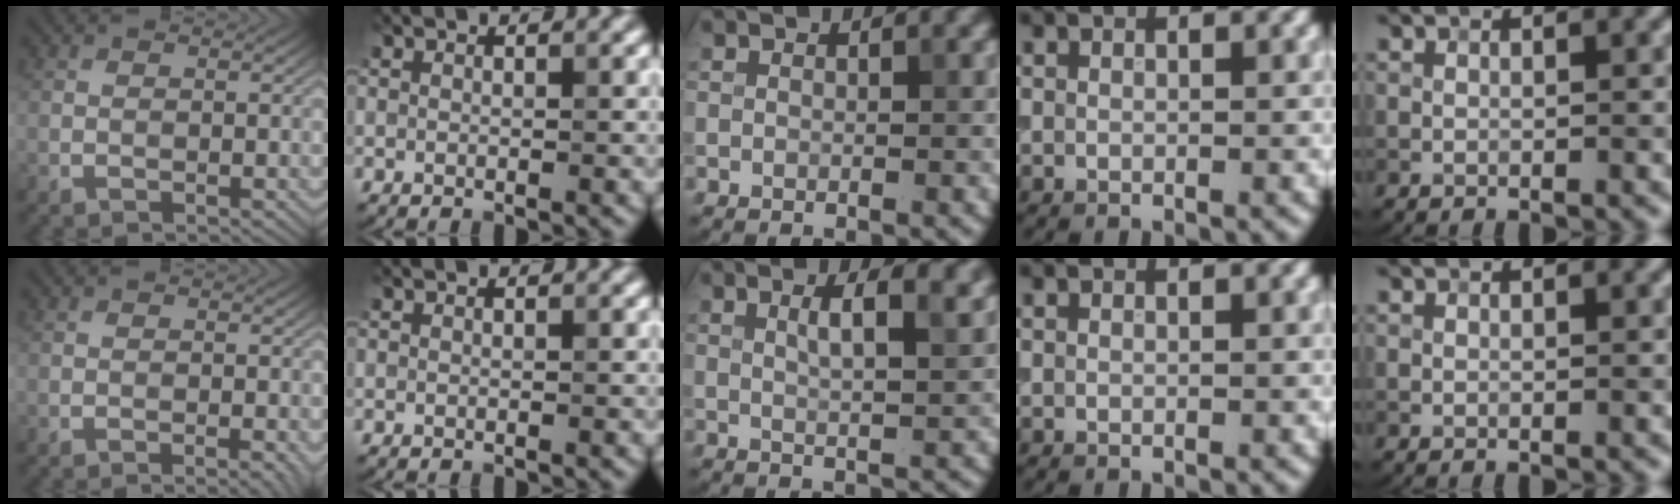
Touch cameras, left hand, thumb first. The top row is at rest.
{"thumb": {"total": 1.1, "force": [-0.5, 0.1, 1.0], "torque": [-0.013, -0.002, -0.008]}, "middle": {"total": 4.6, "force": [1.8, 1.6, 3.9], "torque": [-0.048, 0.009, 0.020]}}